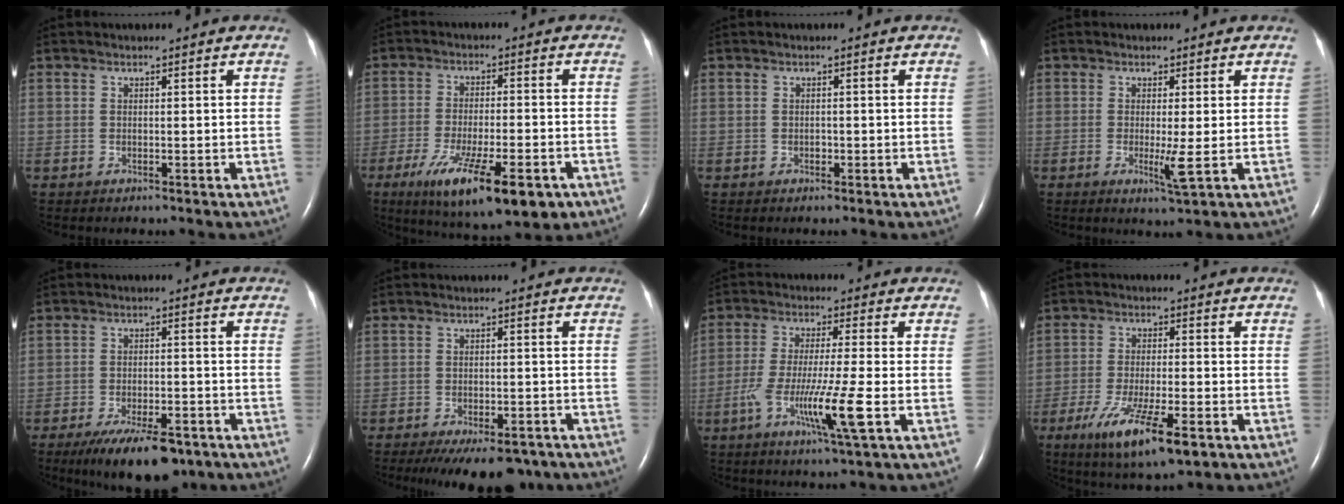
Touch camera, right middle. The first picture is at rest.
{"total": 15.2, "force": [-8.4, 3.6, 12.1], "torque": [-0.182, -0.031, -0.128]}
{"total": 0.6, "force": [-0.2, 0.4, 0.3], "torque": [-0.007, 0.002, -0.005]}
{"total": 3.1, "force": [-0.5, -0.1, 3.1], "torque": [-0.055, -0.008, -0.006]}
{"total": 11.1, "force": [-7.8, 3.6, 7.1], "torque": [-0.116, -0.011, -0.122]}
{"total": 12.6, "force": [-9.8, 4.5, 6.5], "torque": [-0.098, -0.013, -0.132]}
{"total": 9.6, "force": [-3.3, -0.6, 8.9], "torque": [-0.175, -0.020, -0.064]}
{"total": 11.3, "force": [-5.9, 2.1, 9.4], "torque": [-0.172, -0.028, -0.093]}